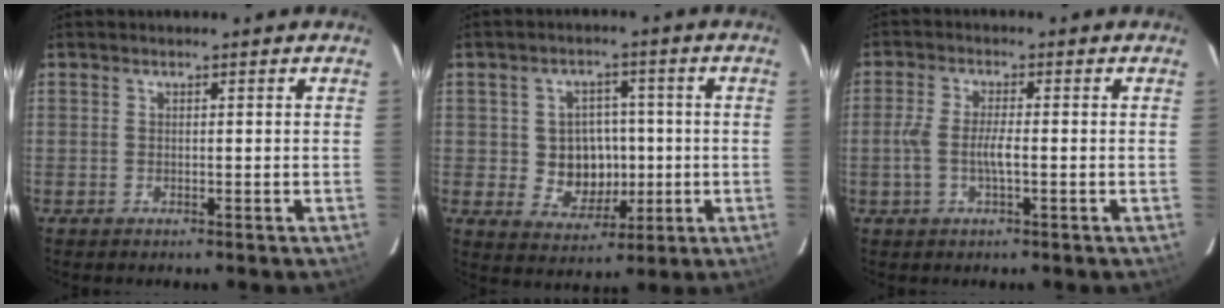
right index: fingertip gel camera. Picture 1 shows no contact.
{"total": 8.2, "force": [-0.5, 7.4, 3.4], "torque": [-0.076, 0.010, 0.007]}
{"total": 4.8, "force": [-1.1, 1.1, 4.5], "torque": [-0.093, 0.002, -0.022]}